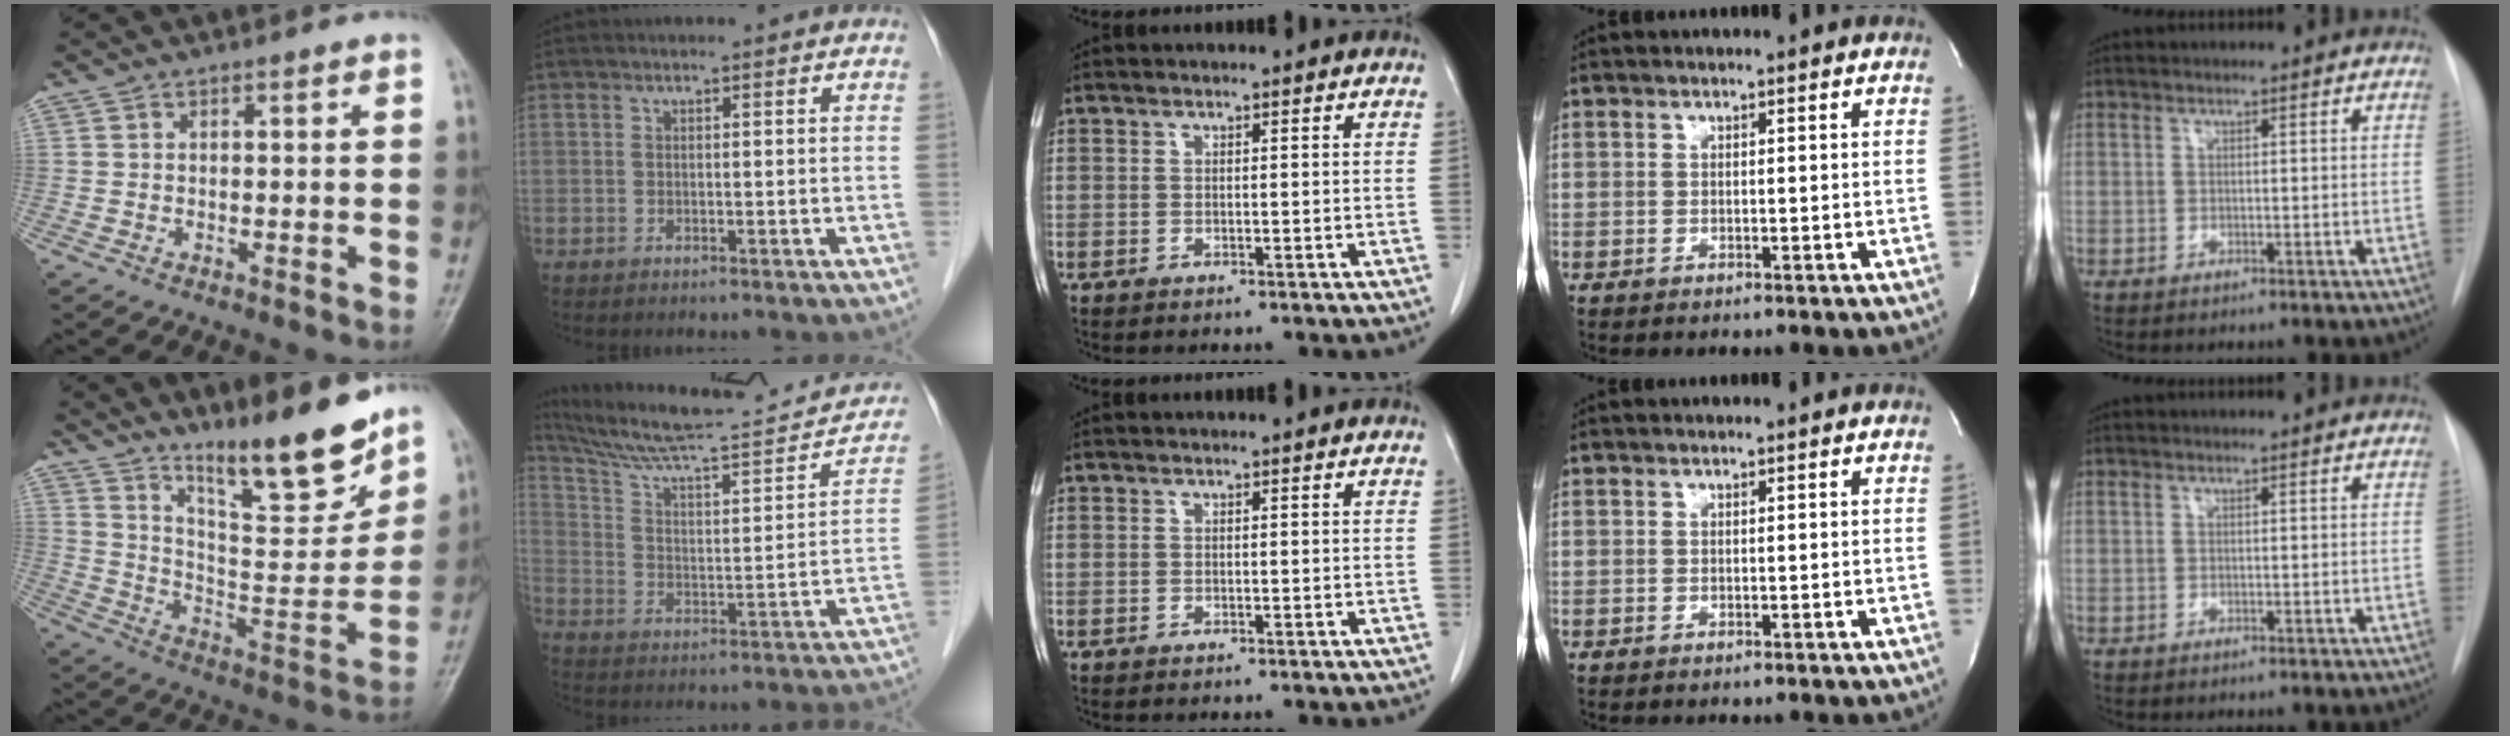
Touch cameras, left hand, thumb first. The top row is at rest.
{"thumb": {"total": 18.5, "force": [13.9, 3.9, 11.6], "torque": [-0.137, -0.094, 0.236]}, "index": {"total": 22.9, "force": [20.9, 2.2, 8.9], "torque": [-0.141, -0.018, 0.307]}}